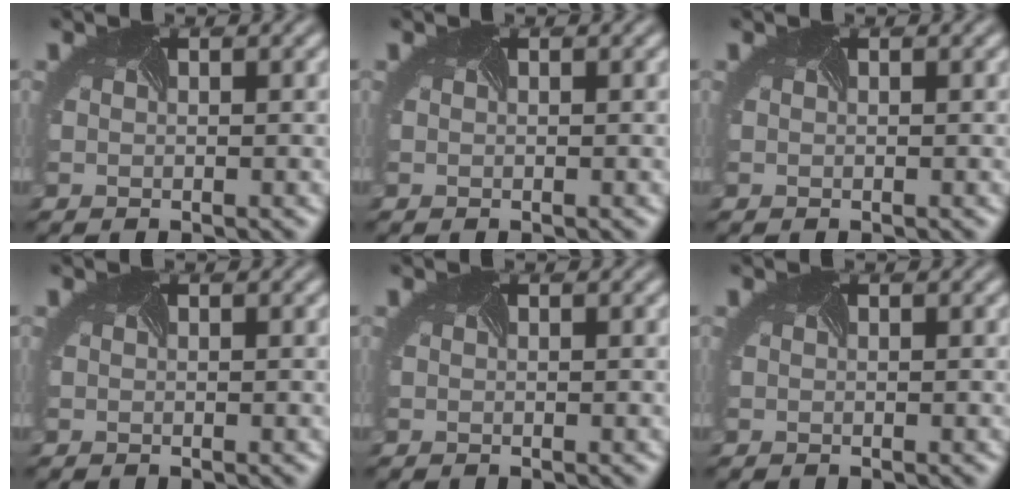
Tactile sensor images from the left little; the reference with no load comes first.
{"total": 0.0}
{"total": 0.0}
{"total": 0.0}
{"total": 0.0}
{"total": 0.0}